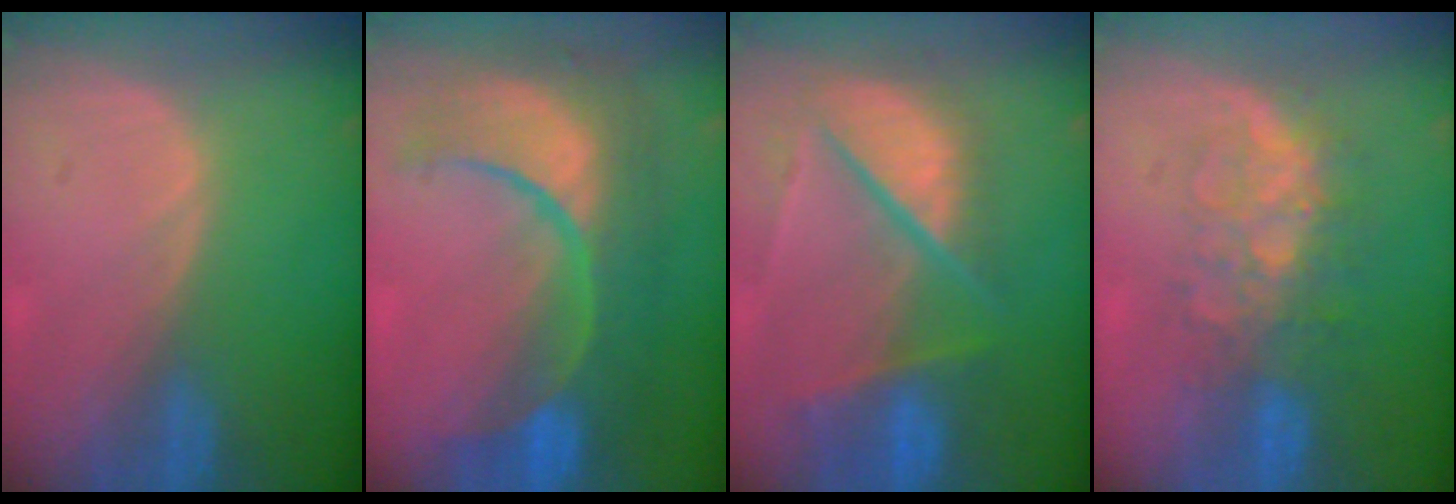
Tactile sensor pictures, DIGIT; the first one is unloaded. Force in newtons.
{"total": 12.1, "press": 12.0, "slide": 1.4}
{"total": 10.6, "press": 8.7, "slide": 6.0}
{"total": 8.0, "press": 7.3, "slide": 3.2}